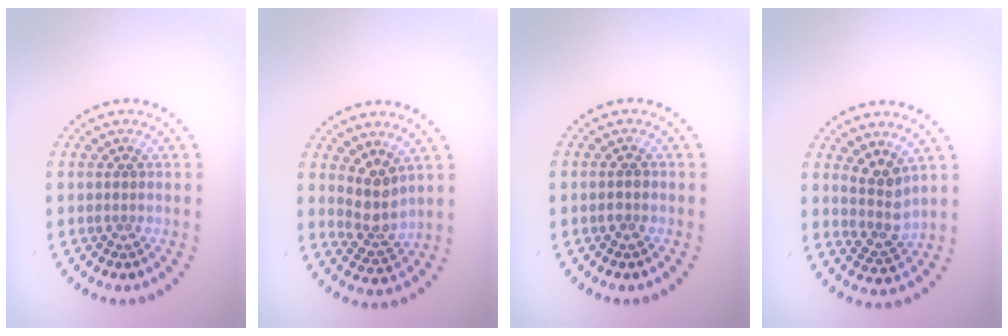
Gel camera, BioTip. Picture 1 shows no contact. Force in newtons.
{"total": 2.9, "press": 2.4, "slide": 1.7}
{"total": 0.9, "press": 0.8, "slide": 0.1}
{"total": 2.7, "press": 2.2, "slide": 1.6}